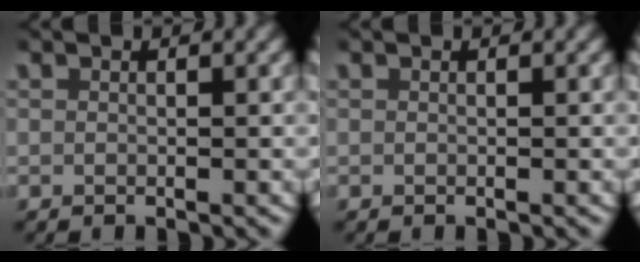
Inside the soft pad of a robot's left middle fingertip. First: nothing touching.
{"total": 0.0}